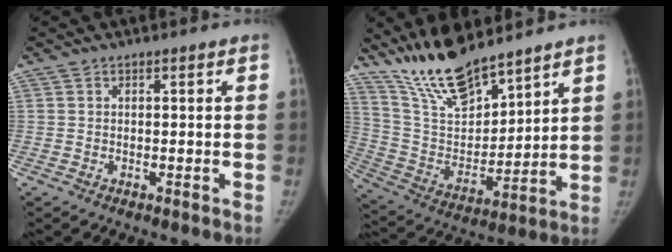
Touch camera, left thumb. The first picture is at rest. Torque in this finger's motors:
{"motor_torque": [0.13, 0.04, 1.40, -1.38, 0.16]}